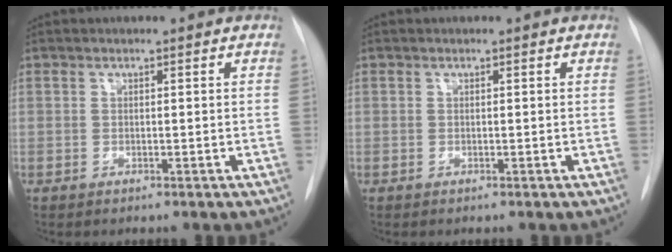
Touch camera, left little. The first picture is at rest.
{"total": 0.0}